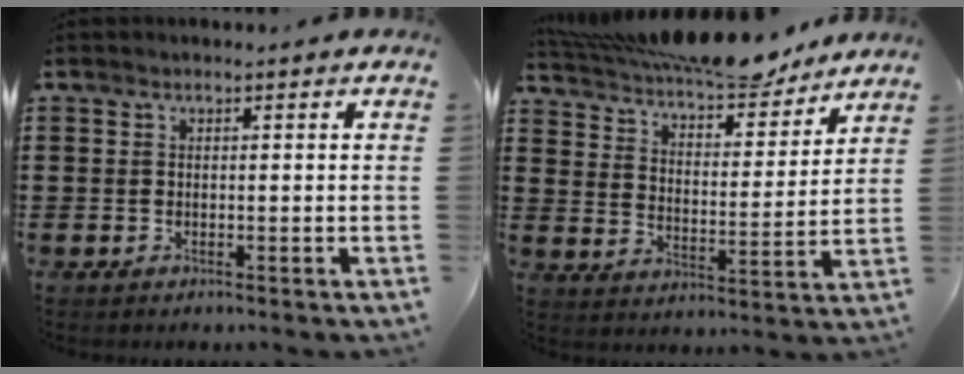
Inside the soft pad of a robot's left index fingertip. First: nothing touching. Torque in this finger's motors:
{"motor_torque": [1.01, -1.12, 0.35, 0.14]}